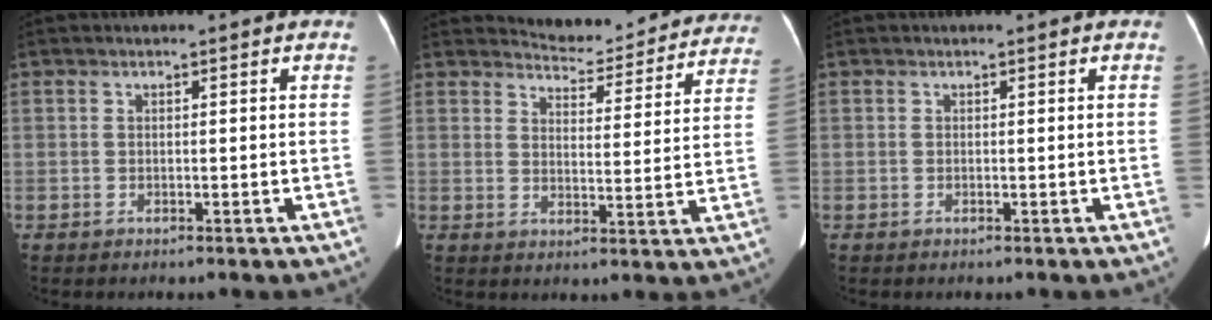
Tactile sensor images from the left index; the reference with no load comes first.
{"total": 14.6, "force": [14.1, 3.1, 2.1], "torque": [-0.007, -0.033, 0.155]}
{"total": 0.0}